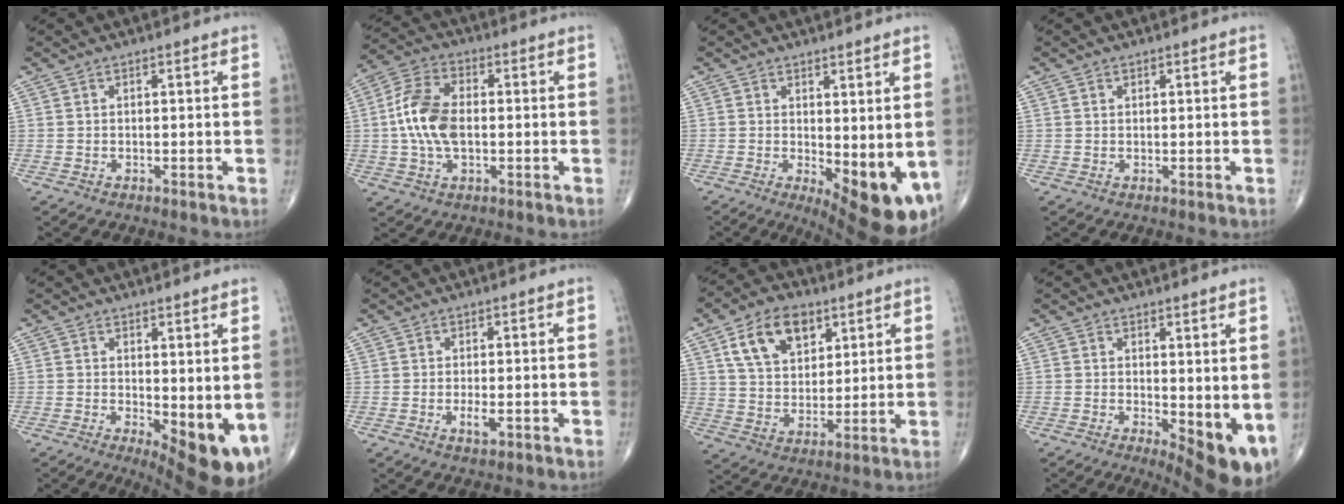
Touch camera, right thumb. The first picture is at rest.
{"total": 11.1, "force": [-0.2, 6.4, 9.1], "torque": [-0.186, 0.017, -0.008]}
{"total": 10.9, "force": [-1.0, 4.1, 10.0], "torque": [-0.127, -0.026, 0.000]}
{"total": 0.7, "force": [0.3, 0.5, 0.3], "torque": [-0.004, -0.002, 0.006]}
{"total": 10.3, "force": [-0.9, 4.0, 9.5], "torque": [-0.120, -0.025, 0.000]}
{"total": 2.3, "force": [-0.7, 0.9, 2.0], "torque": [-0.039, -0.004, -0.011]}
{"total": 12.6, "force": [5.9, 8.0, 7.7], "torque": [-0.107, -0.017, 0.109]}
{"total": 9.3, "force": [-0.5, 3.6, 8.5], "torque": [-0.108, -0.022, 0.004]}